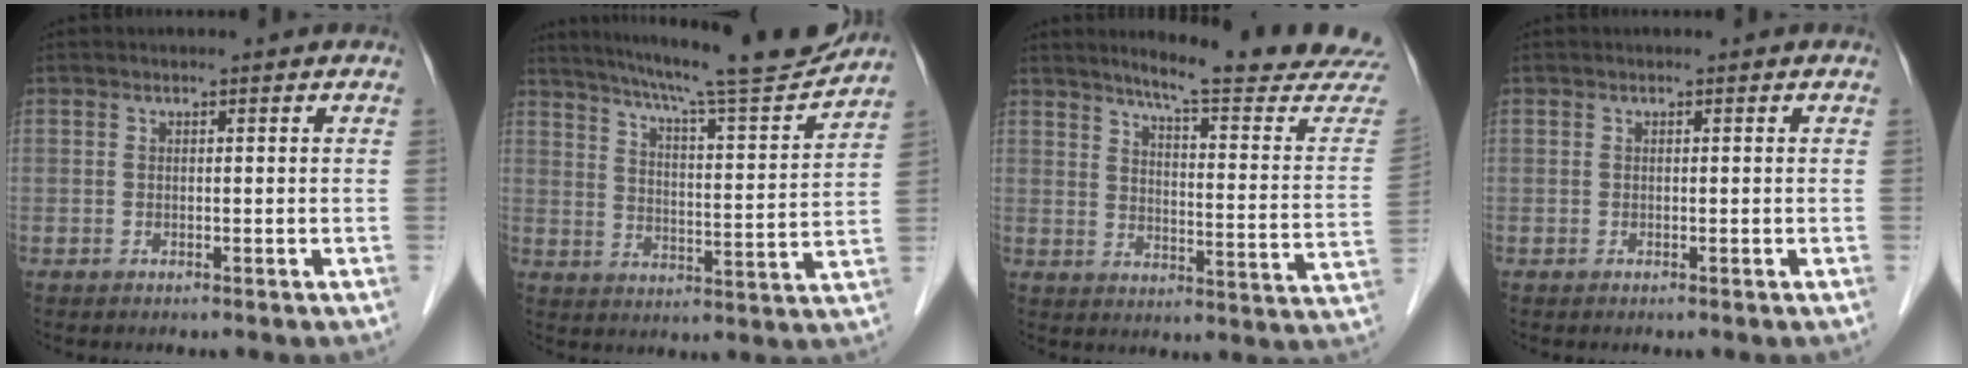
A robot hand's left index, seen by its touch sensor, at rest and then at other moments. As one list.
[{"total": 17.5, "force": [15.6, -0.2, 7.9], "torque": [-0.128, -0.028, 0.219]}, {"total": 18.8, "force": [17.2, -0.7, 7.4], "torque": [-0.102, -0.110, 0.203]}, {"total": 0.0}]